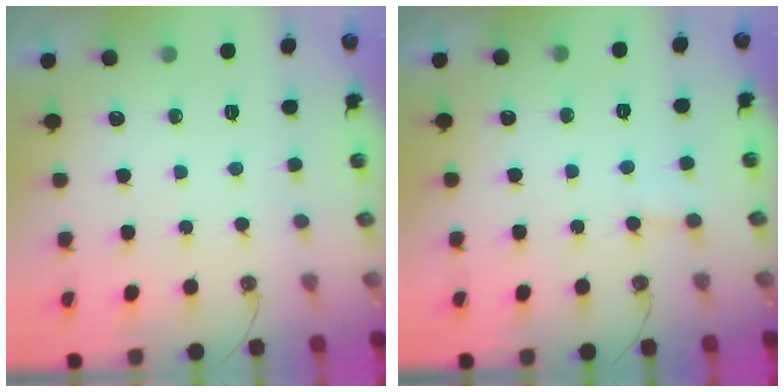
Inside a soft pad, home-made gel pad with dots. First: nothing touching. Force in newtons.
{"total": 4.3, "press": 4.3, "slide": 0.5}